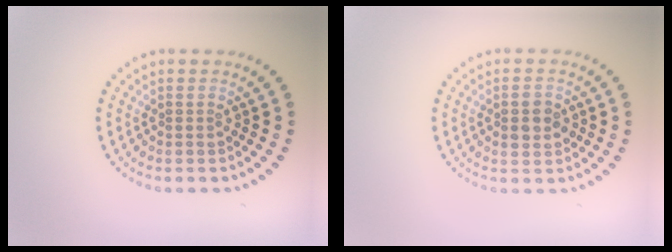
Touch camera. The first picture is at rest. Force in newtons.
{"total": 2.7, "press": 2.7, "slide": 0.0}